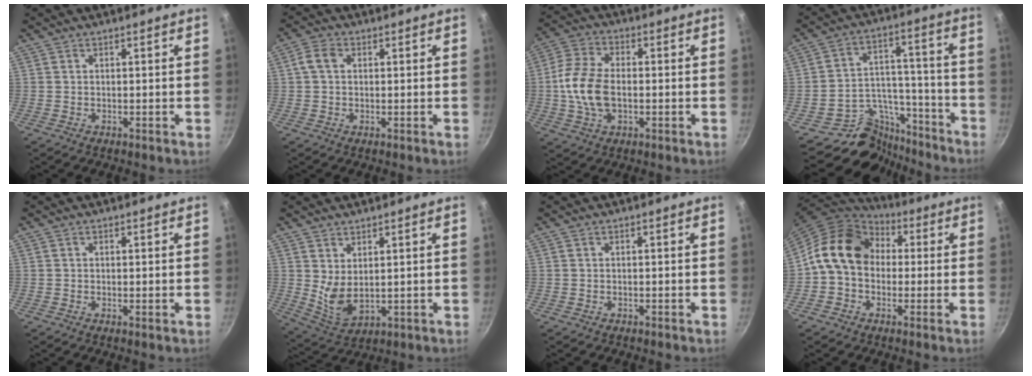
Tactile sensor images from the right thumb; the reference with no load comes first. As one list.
[{"total": 3.5, "force": [0.7, 2.4, 2.4], "torque": [-0.051, 0.013, 0.008]}, {"total": 11.2, "force": [-0.9, 6.7, 8.9], "torque": [-0.174, 0.021, -0.027]}, {"total": 13.9, "force": [-10.6, 8.7, 2.2], "torque": [0.023, 0.121, -0.167]}, {"total": 0.0}, {"total": 6.1, "force": [2.1, 3.1, 4.8], "torque": [-0.081, -0.036, 0.051]}, {"total": 0.0}, {"total": 14.1, "force": [1.2, 11.2, 8.6], "torque": [-0.117, 0.032, 0.002]}]